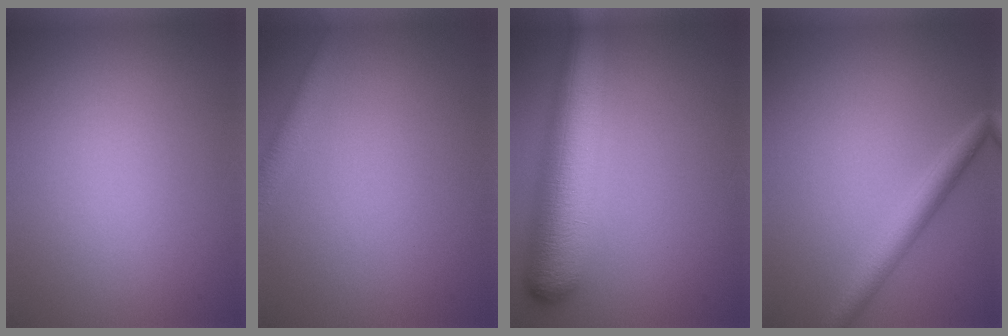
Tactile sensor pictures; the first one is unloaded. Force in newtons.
{"total": 1.9, "press": 1.9, "slide": 0.0}
{"total": 9.0, "press": 9.0, "slide": 0.6}
{"total": 2.9, "press": 2.9, "slide": 0.1}